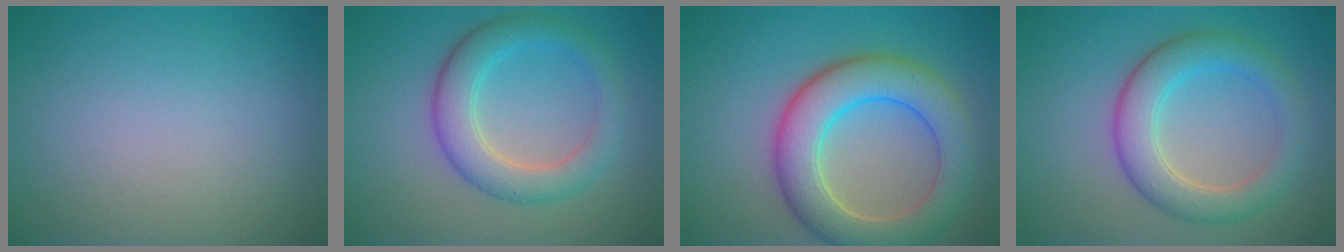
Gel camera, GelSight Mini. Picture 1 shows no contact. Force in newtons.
{"total": 4.8, "press": 4.8, "slide": 0.1}
{"total": 8.1, "press": 8.1, "slide": 0.7}
{"total": 5.2, "press": 5.2, "slide": 0.2}